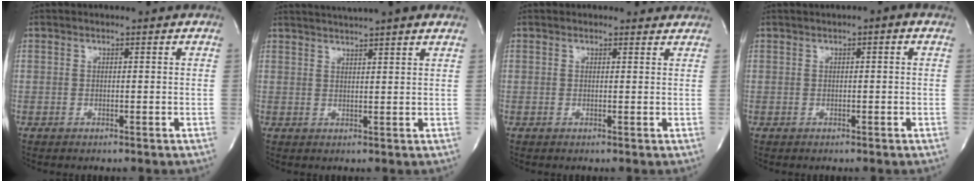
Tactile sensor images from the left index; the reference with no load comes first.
{"total": 9.8, "force": [8.5, 0.3, 4.8], "torque": [-0.082, 0.025, 0.109]}
{"total": 1.9, "force": [1.7, 0.8, -0.4], "torque": [0.004, -0.006, 0.005]}
{"total": 0.8, "force": [-0.2, 0.1, 0.8], "torque": [-0.009, -0.003, -0.008]}